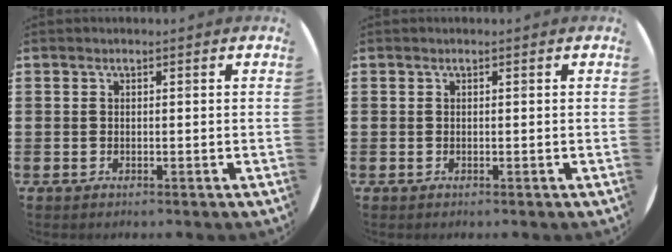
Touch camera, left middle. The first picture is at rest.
{"total": 0.0}